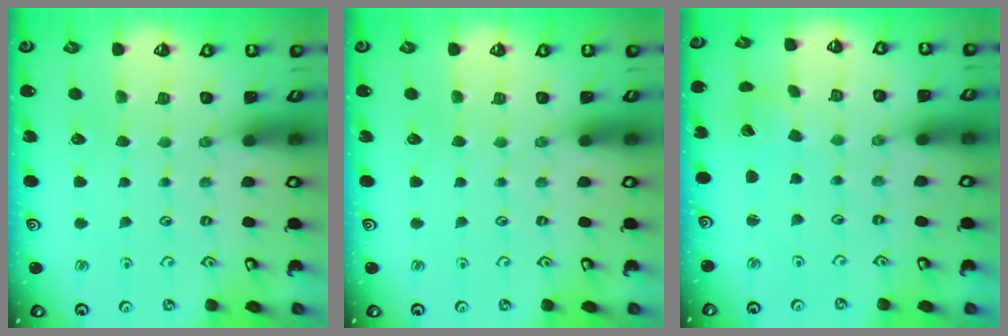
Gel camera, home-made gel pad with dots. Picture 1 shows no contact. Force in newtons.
{"total": 0.0}
{"total": 2.0, "press": 2.0, "slide": 0.3}